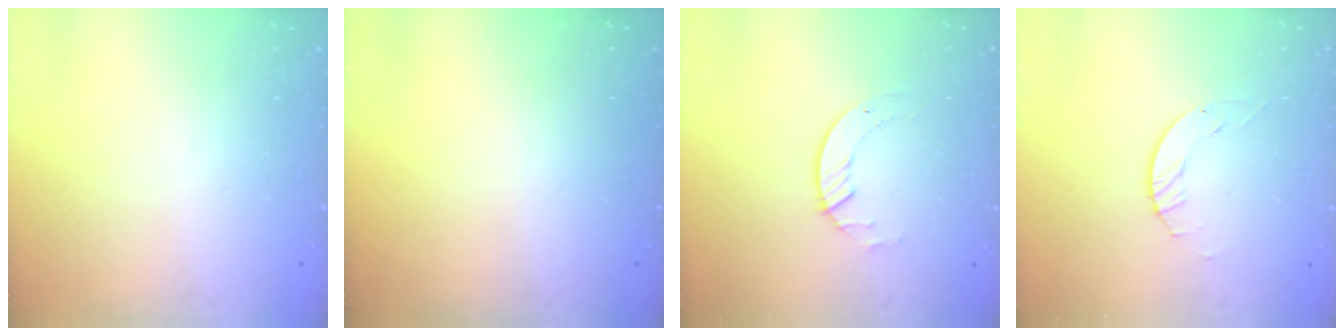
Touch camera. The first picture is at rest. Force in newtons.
{"total": 0.0}
{"total": 2.6, "press": 2.6, "slide": 0.3}
{"total": 2.9, "press": 2.9, "slide": 0.4}